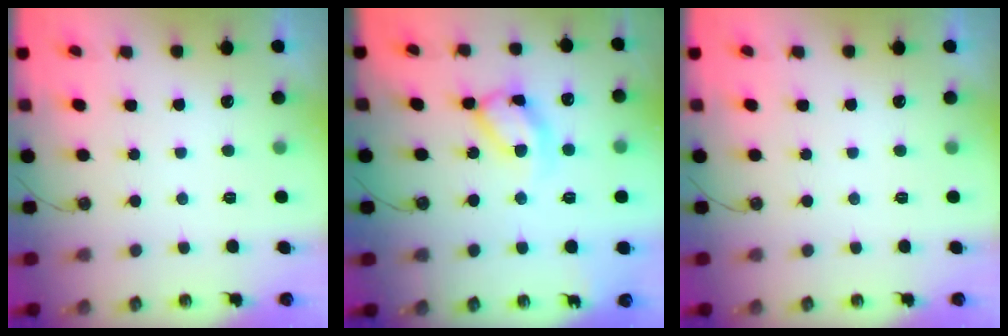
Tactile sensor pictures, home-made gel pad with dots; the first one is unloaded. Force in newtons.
{"total": 11.9, "press": 11.9, "slide": 1.2}
{"total": 0.0}